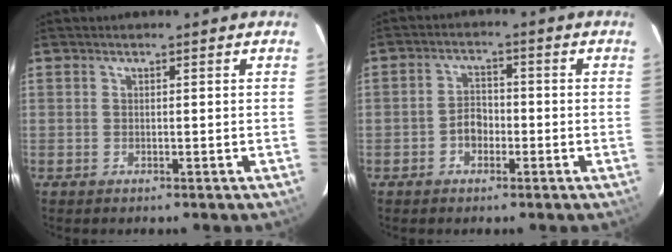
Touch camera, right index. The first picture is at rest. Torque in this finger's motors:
{"motor_torque": [0.64, 0.60, 0.01, 0.00]}